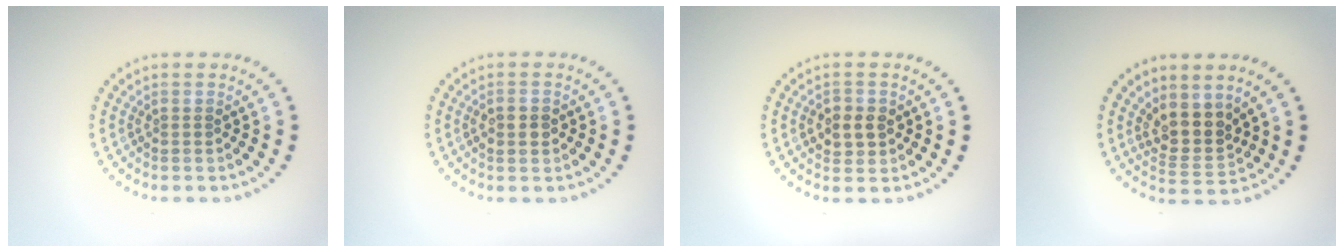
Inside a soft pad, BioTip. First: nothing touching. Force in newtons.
{"total": 2.1, "press": 2.1, "slide": 0.2}
{"total": 2.6, "press": 2.5, "slide": 0.5}
{"total": 3.3, "press": 2.7, "slide": 1.9}